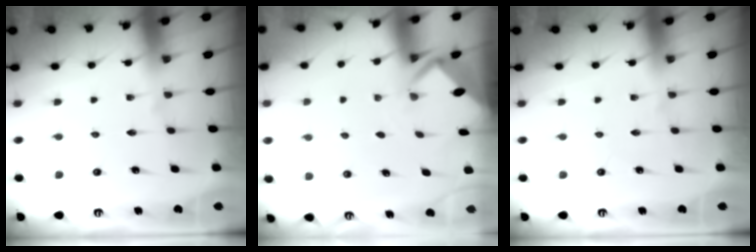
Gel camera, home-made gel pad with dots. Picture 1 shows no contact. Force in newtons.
{"total": 2.1, "press": 2.1, "slide": 0.0}
{"total": 0.0}